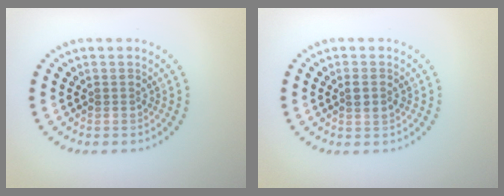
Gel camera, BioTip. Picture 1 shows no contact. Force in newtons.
{"total": 1.5, "press": 1.3, "slide": 0.6}